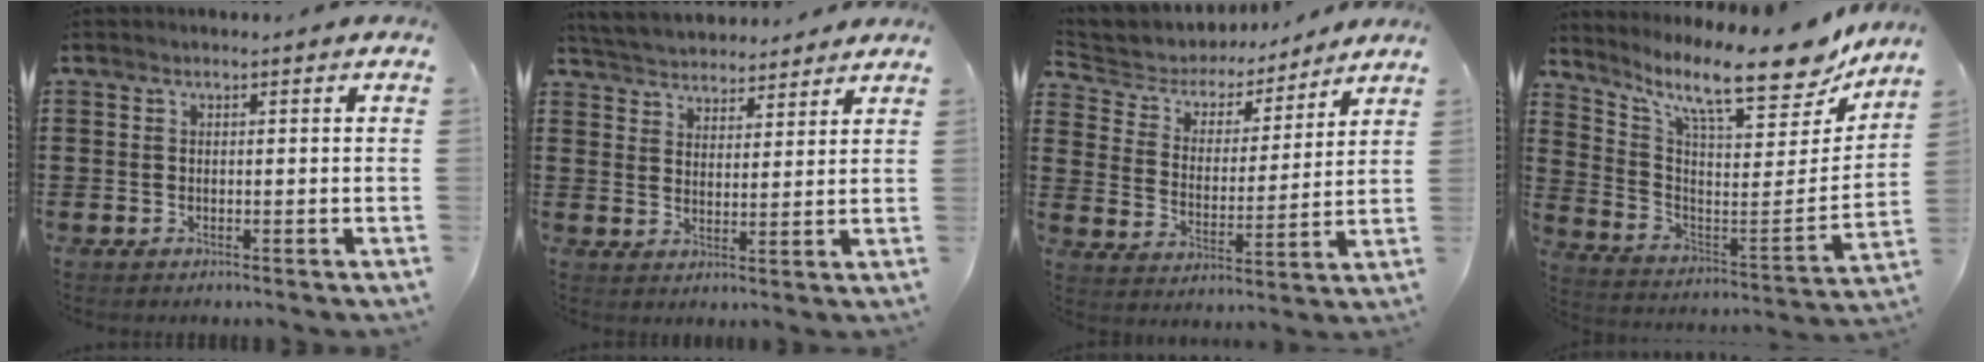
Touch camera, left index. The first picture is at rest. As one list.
[{"total": 4.3, "force": [4.2, 0.8, -0.2], "torque": [-0.017, -0.019, 0.075]}, {"total": 5.1, "force": [4.8, 1.7, 0.6], "torque": [-0.042, -0.033, 0.078]}, {"total": 14.2, "force": [10.8, 2.7, 8.8], "torque": [-0.178, -0.074, 0.177]}]